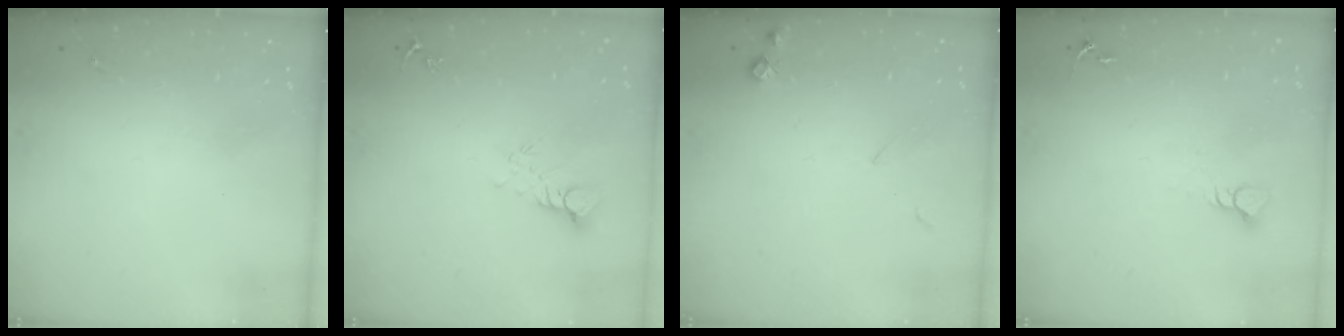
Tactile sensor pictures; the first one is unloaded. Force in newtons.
{"total": 5.0, "press": 5.0, "slide": 0.3}
{"total": 5.6, "press": 5.6, "slide": 0.8}
{"total": 3.9, "press": 3.8, "slide": 0.3}